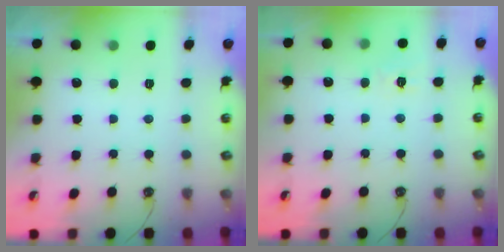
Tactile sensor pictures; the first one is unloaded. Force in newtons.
{"total": 7.9, "press": 7.9, "slide": 0.7}